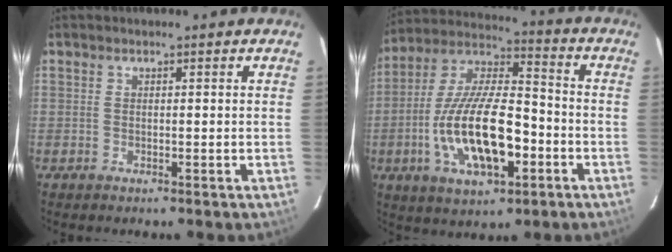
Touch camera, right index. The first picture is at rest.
{"total": 19.1, "force": [-5.6, 7.5, 16.6], "torque": [-0.331, -0.003, -0.095]}